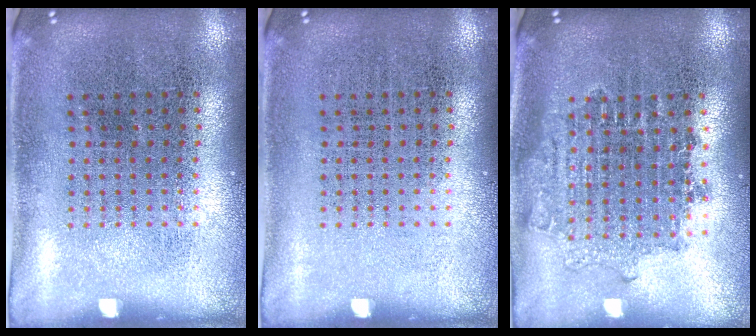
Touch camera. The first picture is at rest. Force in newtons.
{"total": 0.0}
{"total": 1.7, "press": 1.4, "slide": 1.0}